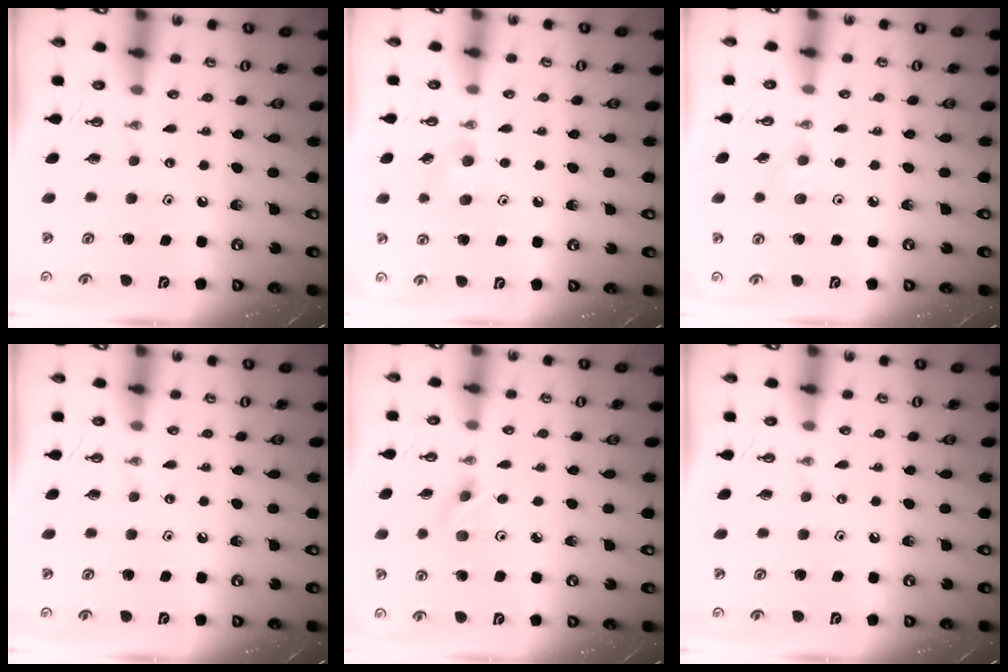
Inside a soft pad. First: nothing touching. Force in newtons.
{"total": 5.2, "press": 4.9, "slide": 1.7}
{"total": 4.4, "press": 4.0, "slide": 1.9}
{"total": 0.0}
{"total": 3.8, "press": 3.6, "slide": 1.4}
{"total": 0.0}